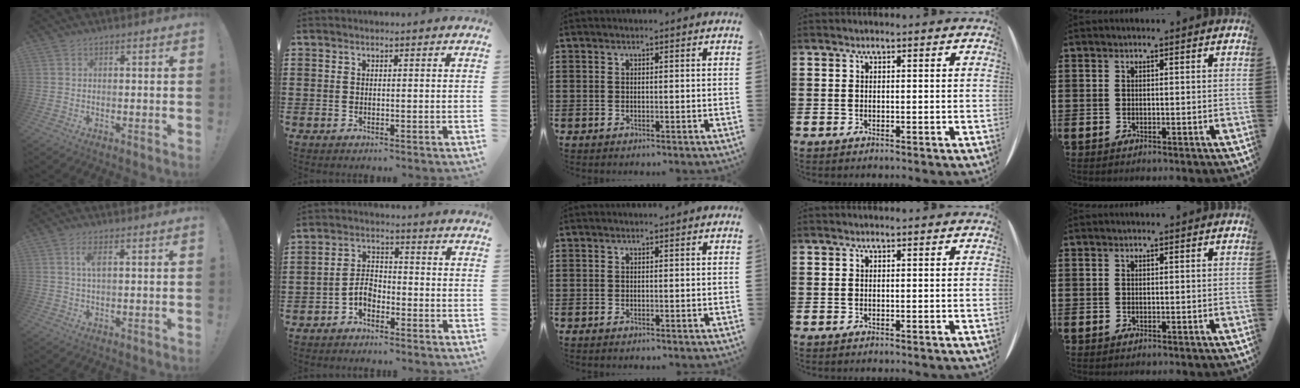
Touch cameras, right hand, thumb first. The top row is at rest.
{"thumb": {"total": 3.8, "force": [1.2, 1.1, 3.4], "torque": [-0.065, 0.001, 0.020]}, "index": {"total": 3.8, "force": [-2.2, 2.2, 2.2], "torque": [-0.057, 0.002, -0.048]}}